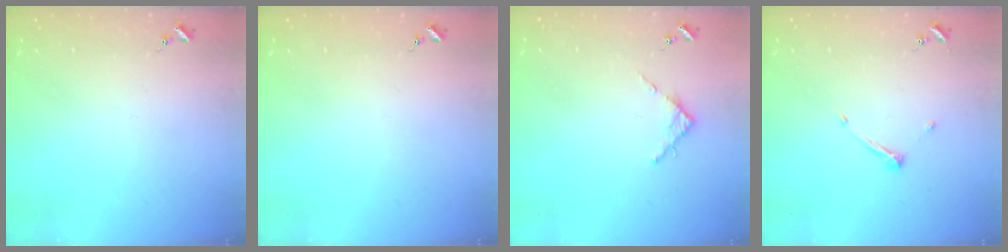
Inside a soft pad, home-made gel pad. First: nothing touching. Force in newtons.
{"total": 0.0}
{"total": 3.7, "press": 3.7, "slide": 0.5}
{"total": 5.8, "press": 5.8, "slide": 0.7}